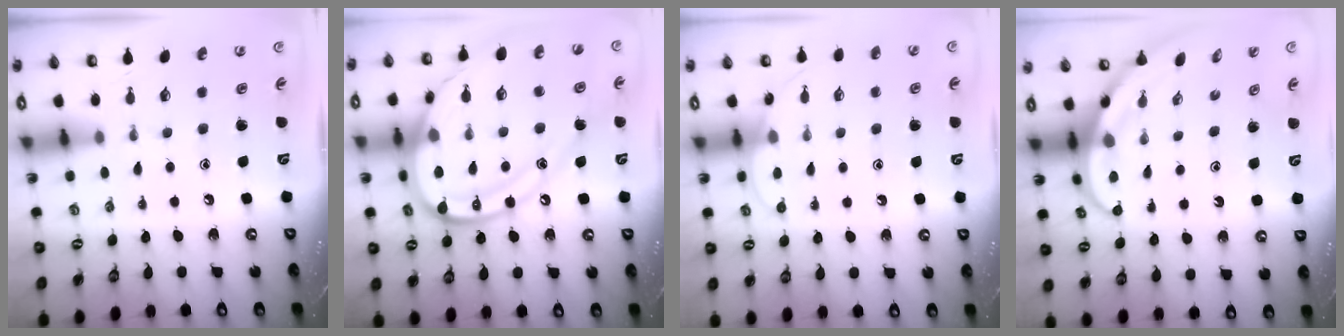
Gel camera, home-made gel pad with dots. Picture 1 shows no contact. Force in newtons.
{"total": 22.2, "press": 22.0, "slide": 2.2}
{"total": 5.4, "press": 5.4, "slide": 0.3}
{"total": 4.0, "press": 3.9, "slide": 0.4}